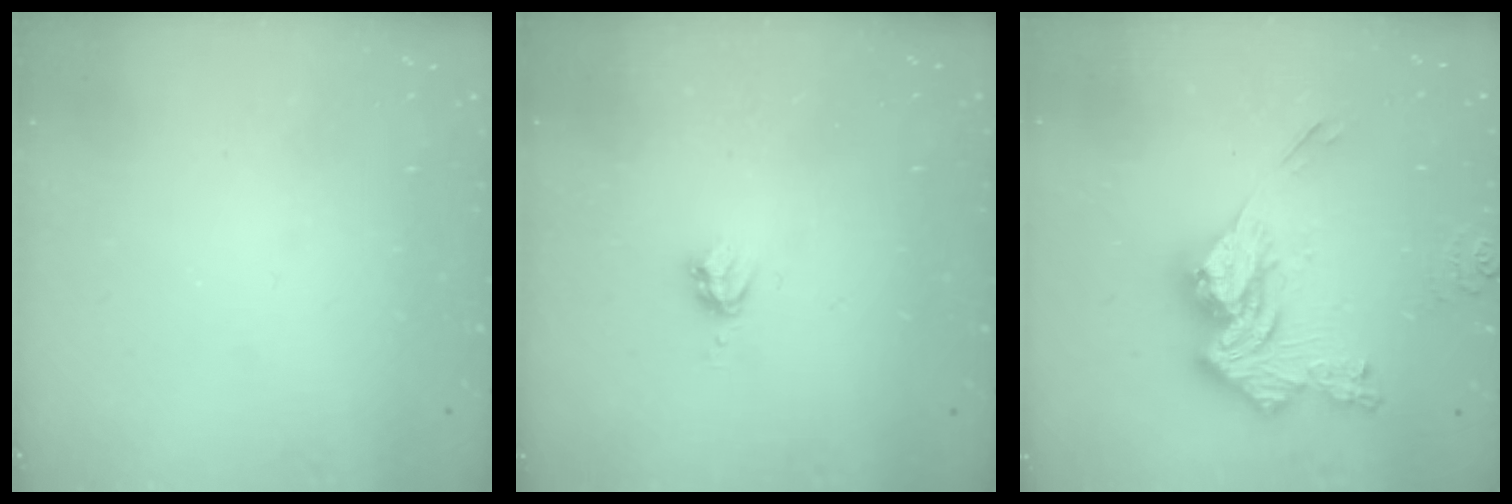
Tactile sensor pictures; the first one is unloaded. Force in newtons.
{"total": 3.7, "press": 3.6, "slide": 0.5}
{"total": 18.3, "press": 18.2, "slide": 1.7}